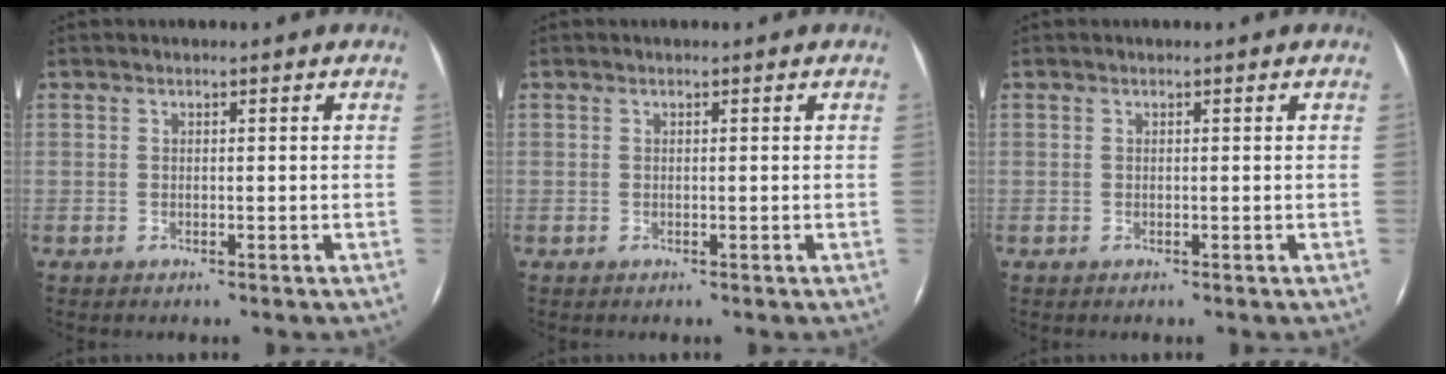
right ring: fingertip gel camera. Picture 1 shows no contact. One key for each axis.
{"total": 0.0}
{"total": 0.0}